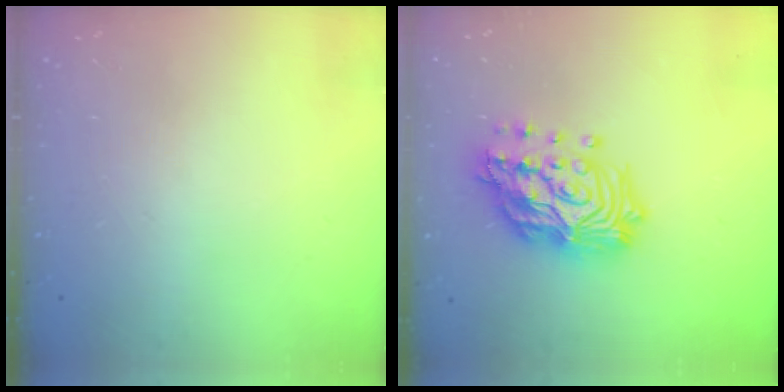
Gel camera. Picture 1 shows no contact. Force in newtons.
{"total": 21.5, "press": 21.3, "slide": 2.7}